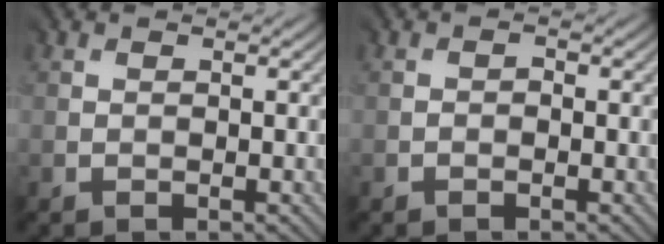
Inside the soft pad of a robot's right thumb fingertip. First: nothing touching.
{"total": 0.7, "force": [-0.6, -0.1, -0.2], "torque": [0.000, 0.000, -0.011]}